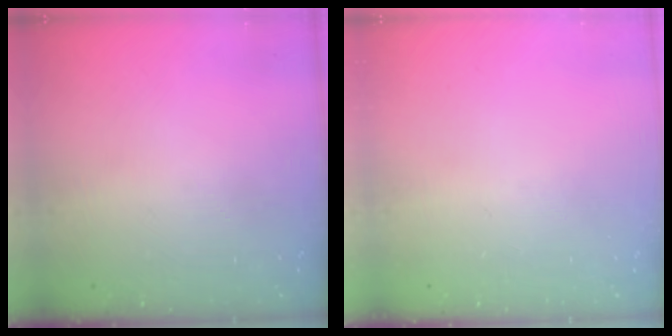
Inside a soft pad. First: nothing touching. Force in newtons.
{"total": 0.0}